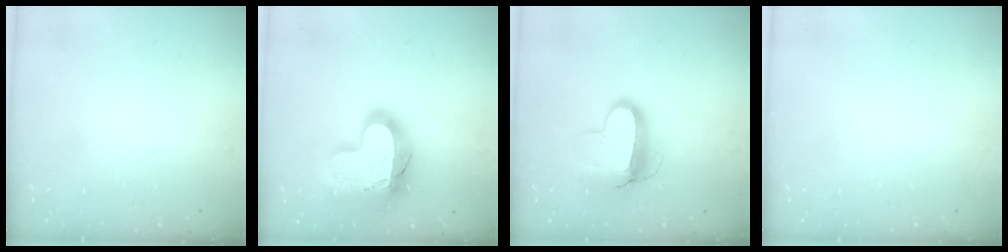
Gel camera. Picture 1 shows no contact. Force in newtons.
{"total": 20.9, "press": 20.9, "slide": 1.8}
{"total": 12.4, "press": 12.3, "slide": 1.3}
{"total": 0.0}